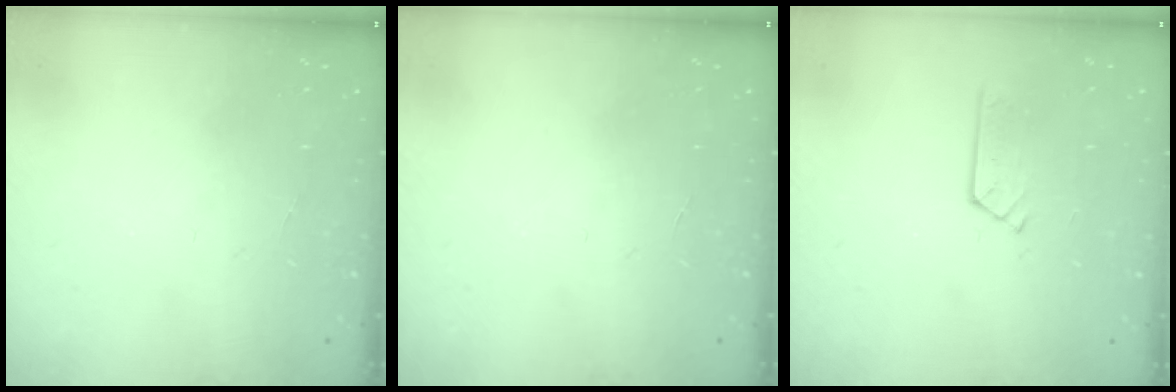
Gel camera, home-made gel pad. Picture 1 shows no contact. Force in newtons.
{"total": 0.0}
{"total": 2.4, "press": 2.4, "slide": 0.1}